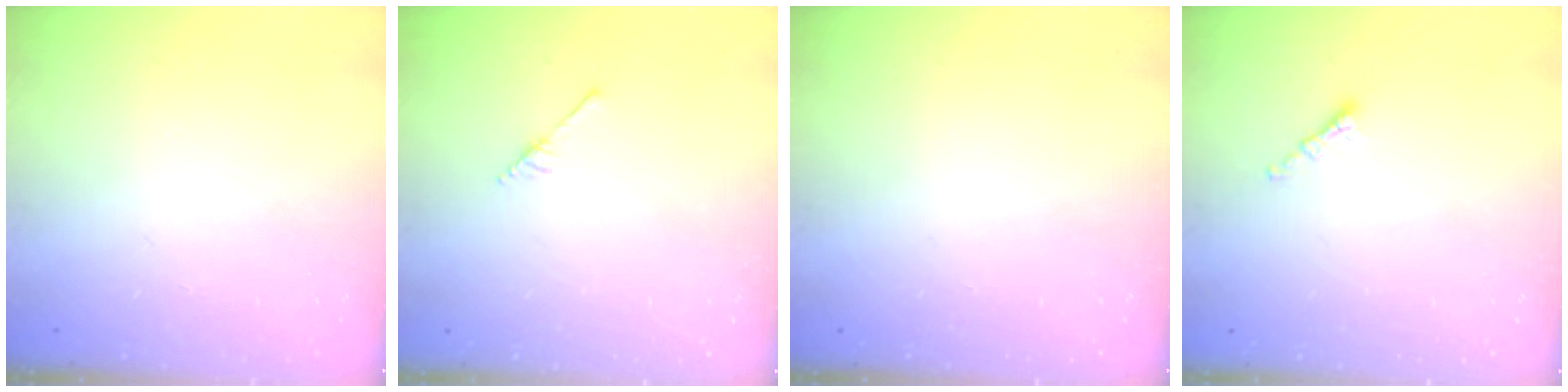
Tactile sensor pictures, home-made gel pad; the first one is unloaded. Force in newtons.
{"total": 2.5, "press": 2.4, "slide": 0.3}
{"total": 0.0}
{"total": 1.4, "press": 1.3, "slide": 0.5}